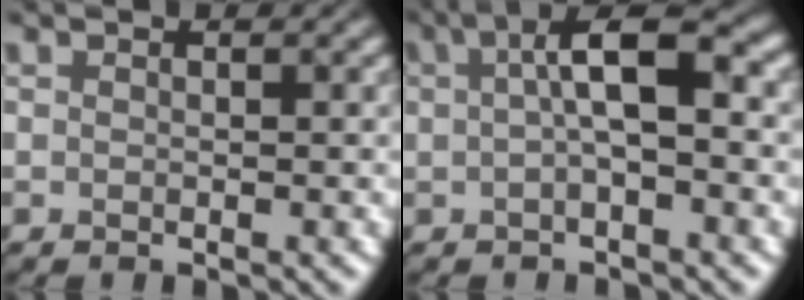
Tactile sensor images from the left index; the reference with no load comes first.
{"total": 5.3, "force": [0.6, 1.9, 4.9], "torque": [-0.088, 0.015, 0.006]}